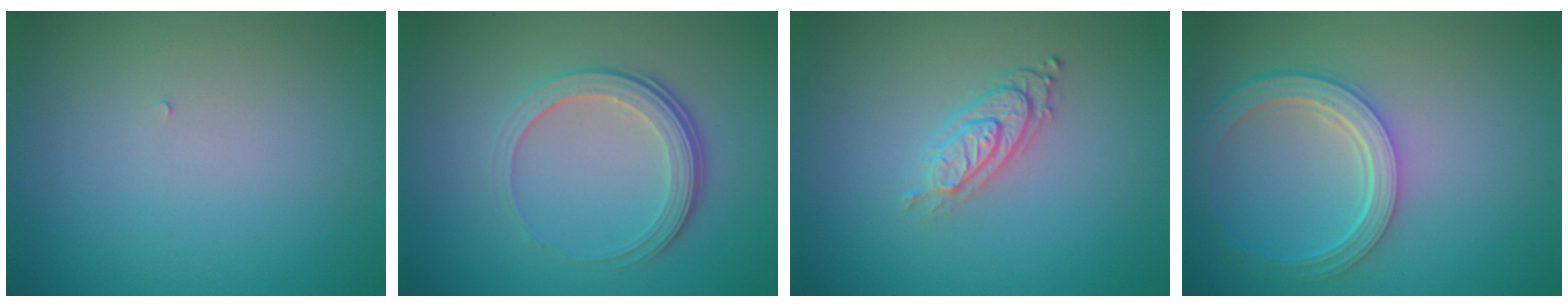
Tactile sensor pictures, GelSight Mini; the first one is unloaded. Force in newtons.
{"total": 3.8, "press": 2.6, "slide": 2.8}
{"total": 3.1, "press": 2.1, "slide": 2.3}
{"total": 4.6, "press": 3.7, "slide": 2.8}